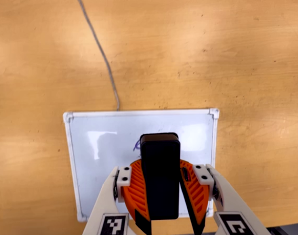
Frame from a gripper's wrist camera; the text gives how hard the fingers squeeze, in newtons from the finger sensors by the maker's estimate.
{"total": 11.3, "left": 11.0, "right": 11.5}